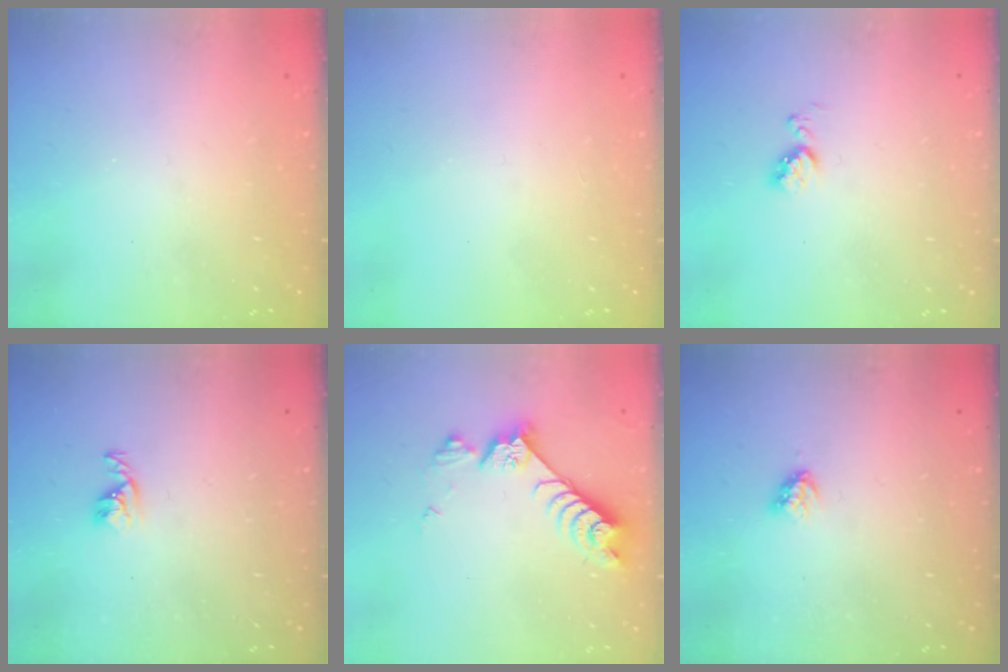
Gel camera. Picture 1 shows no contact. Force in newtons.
{"total": 0.0}
{"total": 4.9, "press": 4.9, "slide": 0.5}
{"total": 3.7, "press": 3.6, "slide": 0.6}
{"total": 7.4, "press": 7.3, "slide": 1.1}
{"total": 3.1, "press": 3.1, "slide": 0.3}